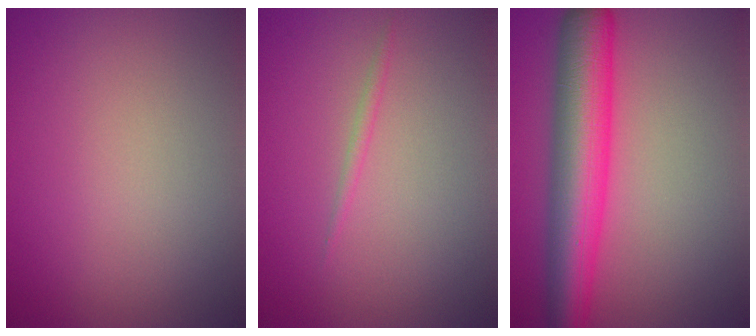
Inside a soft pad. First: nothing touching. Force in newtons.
{"total": 0.8, "press": 0.8, "slide": 0.1}
{"total": 8.8, "press": 8.8, "slide": 0.3}